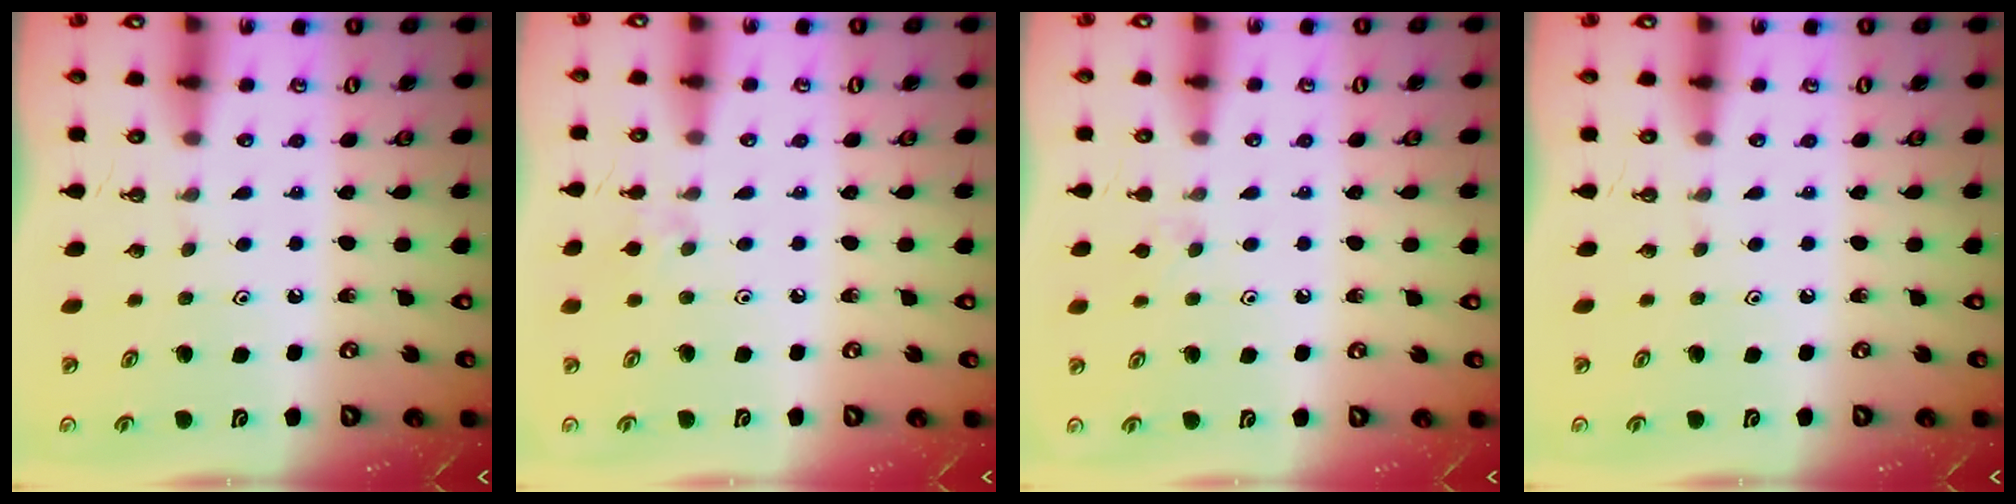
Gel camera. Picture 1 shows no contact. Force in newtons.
{"total": 1.8, "press": 1.7, "slide": 0.4}
{"total": 4.2, "press": 4.1, "slide": 0.5}
{"total": 0.0}